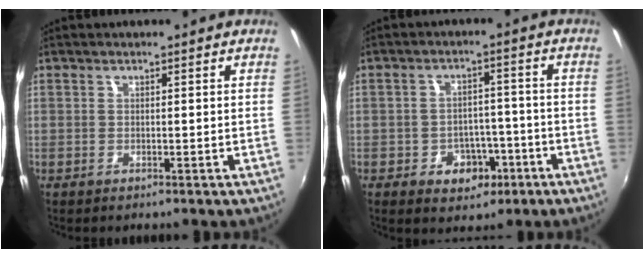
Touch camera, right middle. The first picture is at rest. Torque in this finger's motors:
{"motor_torque": [0.50, -0.41, 0.08, 0.04]}